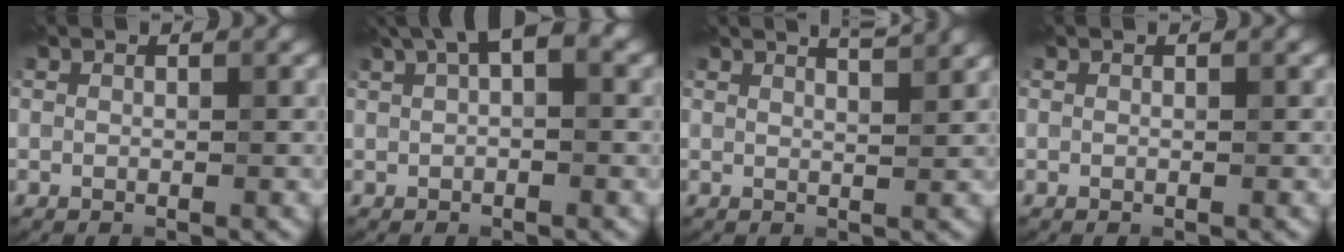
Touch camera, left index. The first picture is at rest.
{"total": 4.0, "force": [1.9, 1.5, 3.2], "torque": [-0.047, 0.016, 0.027]}
{"total": 2.3, "force": [1.9, 0.1, 1.3], "torque": [-0.004, 0.013, 0.011]}
{"total": 0.0}